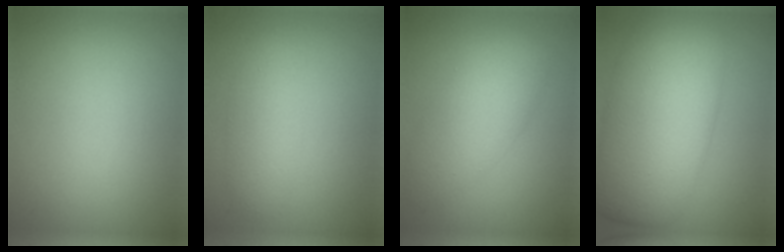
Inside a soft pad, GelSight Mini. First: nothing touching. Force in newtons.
{"total": 2.7, "press": 2.7, "slide": 0.0}
{"total": 4.9, "press": 4.9, "slide": 0.0}
{"total": 11.1, "press": 11.1, "slide": 0.2}